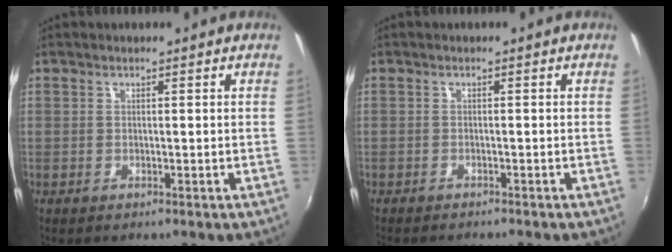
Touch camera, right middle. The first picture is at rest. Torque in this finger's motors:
{"motor_torque": [0.87, -0.95, 0.08, 0.05]}